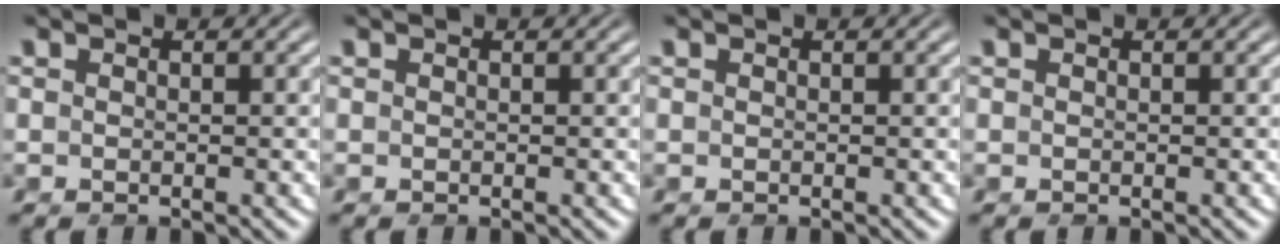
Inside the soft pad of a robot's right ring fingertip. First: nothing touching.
{"total": 0.0}
{"total": 0.0}
{"total": 0.0}